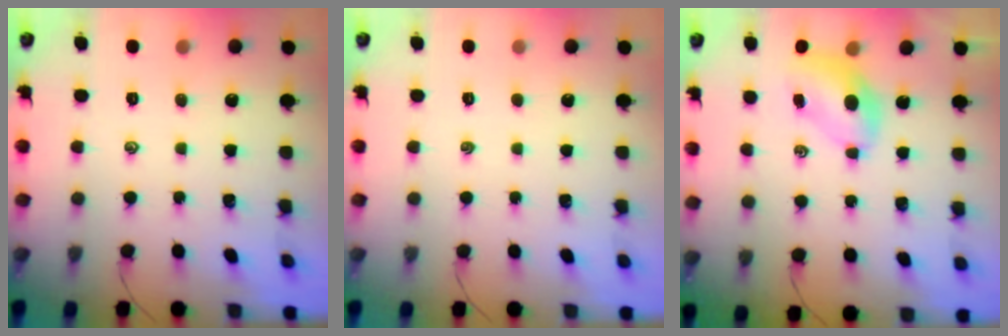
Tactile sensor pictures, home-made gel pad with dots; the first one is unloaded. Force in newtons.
{"total": 0.0}
{"total": 6.0, "press": 5.9, "slide": 0.7}